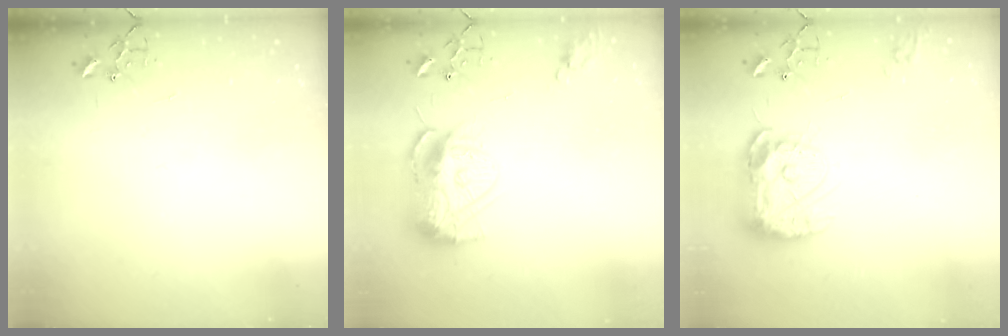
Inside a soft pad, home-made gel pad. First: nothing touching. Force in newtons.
{"total": 13.5, "press": 13.4, "slide": 1.1}
{"total": 15.4, "press": 15.3, "slide": 1.3}